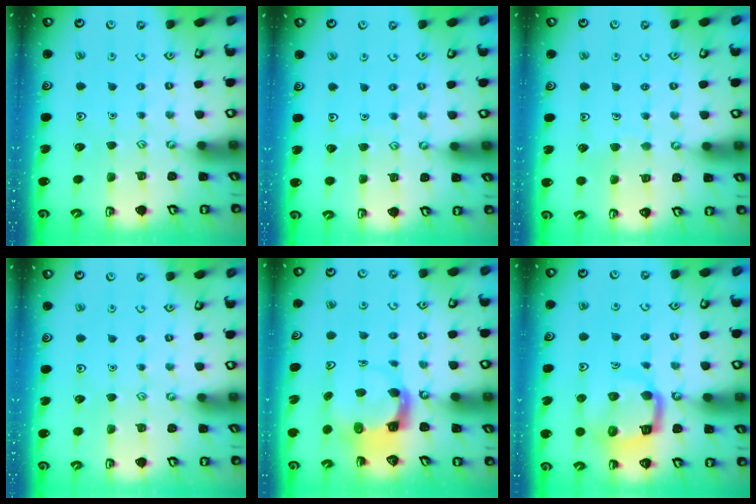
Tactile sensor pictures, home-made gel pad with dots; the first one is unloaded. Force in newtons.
{"total": 2.6, "press": 2.5, "slide": 0.3}
{"total": 3.5, "press": 3.5, "slide": 0.3}
{"total": 0.0}
{"total": 3.8, "press": 3.7, "slide": 0.5}
{"total": 11.1, "press": 11.0, "slide": 1.3}